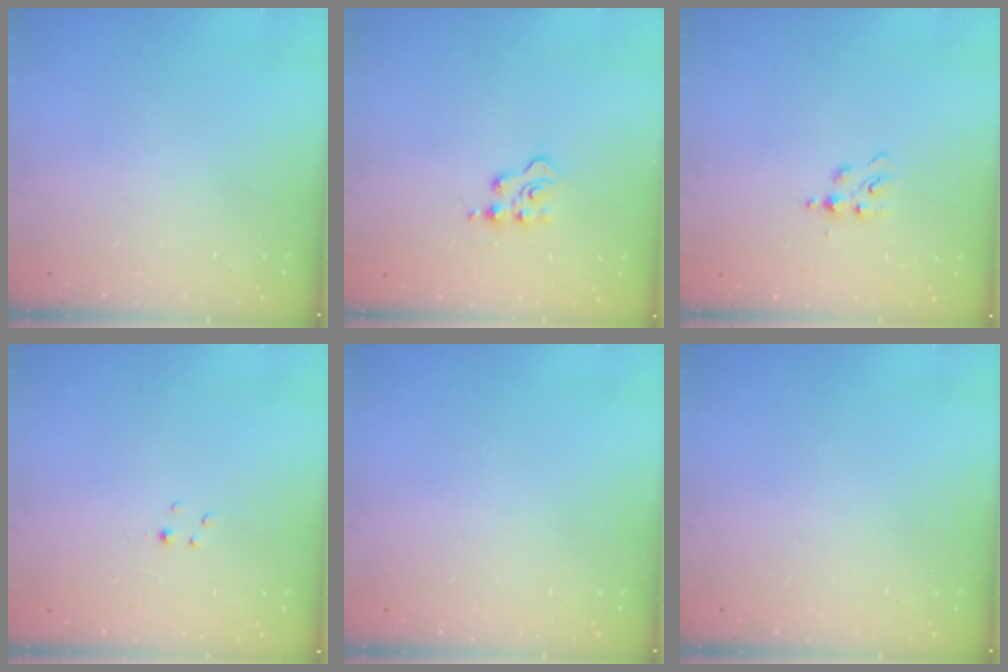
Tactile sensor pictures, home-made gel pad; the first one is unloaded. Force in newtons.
{"total": 3.7, "press": 3.7, "slide": 0.5}
{"total": 4.2, "press": 4.2, "slide": 0.4}
{"total": 1.4, "press": 1.3, "slide": 0.2}
{"total": 0.0}
{"total": 0.0}